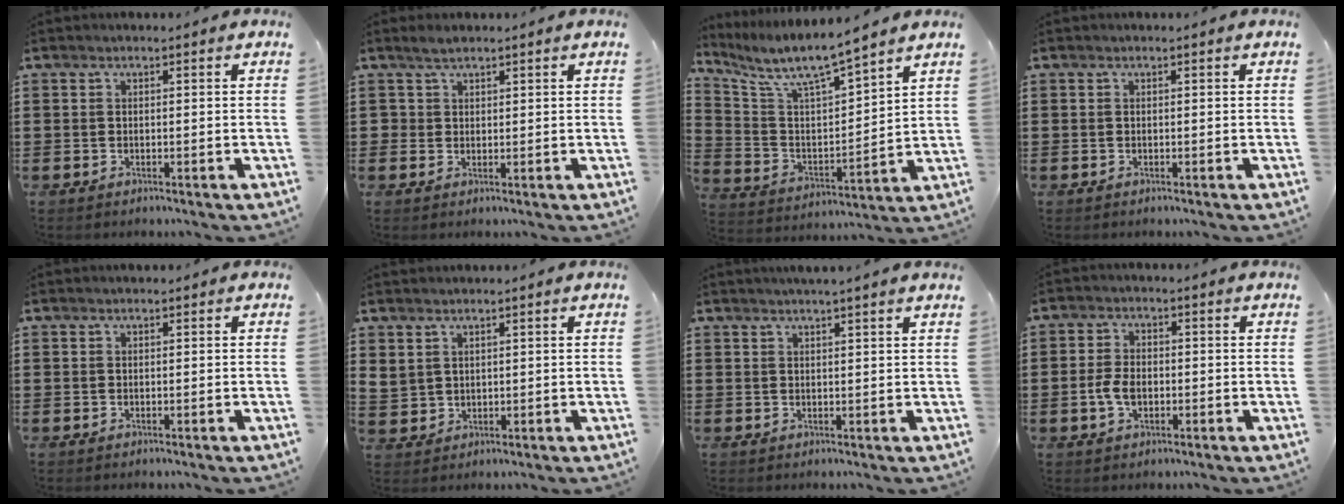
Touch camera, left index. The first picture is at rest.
{"total": 2.0, "force": [1.4, 1.3, 0.5], "torque": [-0.017, 0.007, 0.027]}
{"total": 6.8, "force": [5.9, 0.8, 3.2], "torque": [-0.091, -0.042, 0.094]}
{"total": 0.0}
{"total": 0.0}
{"total": 2.7, "force": [1.8, 1.9, 0.3], "torque": [-0.017, 0.006, 0.034]}
{"total": 1.7, "force": [1.5, -0.4, 0.5], "torque": [-0.011, 0.000, 0.029]}
{"total": 4.0, "force": [-0.8, 2.5, 3.1], "torque": [-0.079, -0.002, -0.021]}